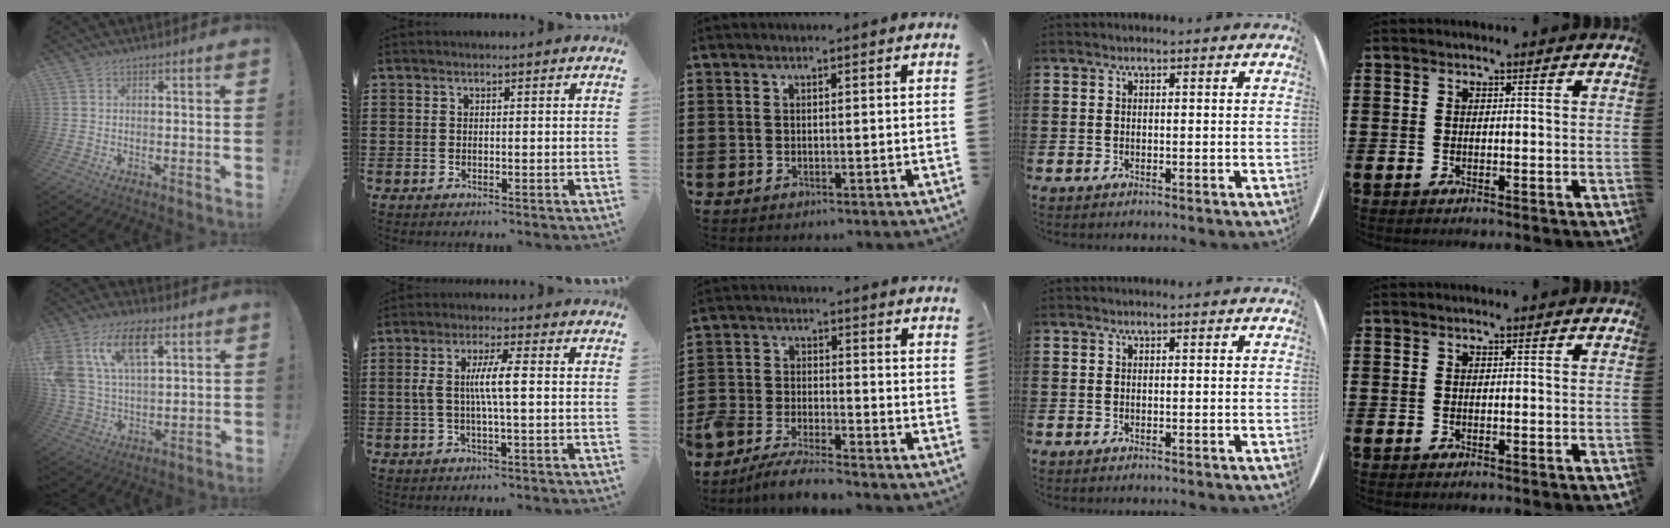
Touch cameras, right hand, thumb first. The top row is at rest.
{"thumb": {"total": 16.1, "force": [7.3, 9.0, 11.1], "torque": [-0.234, -0.010, 0.135]}, "index": {"total": 6.0, "force": [0.2, 0.8, 6.0], "torque": [-0.124, -0.006, -0.004]}, "middle": {"total": 5.6, "force": [-5.4, 0.4, 1.2], "torque": [-0.035, 0.002, -0.111]}}